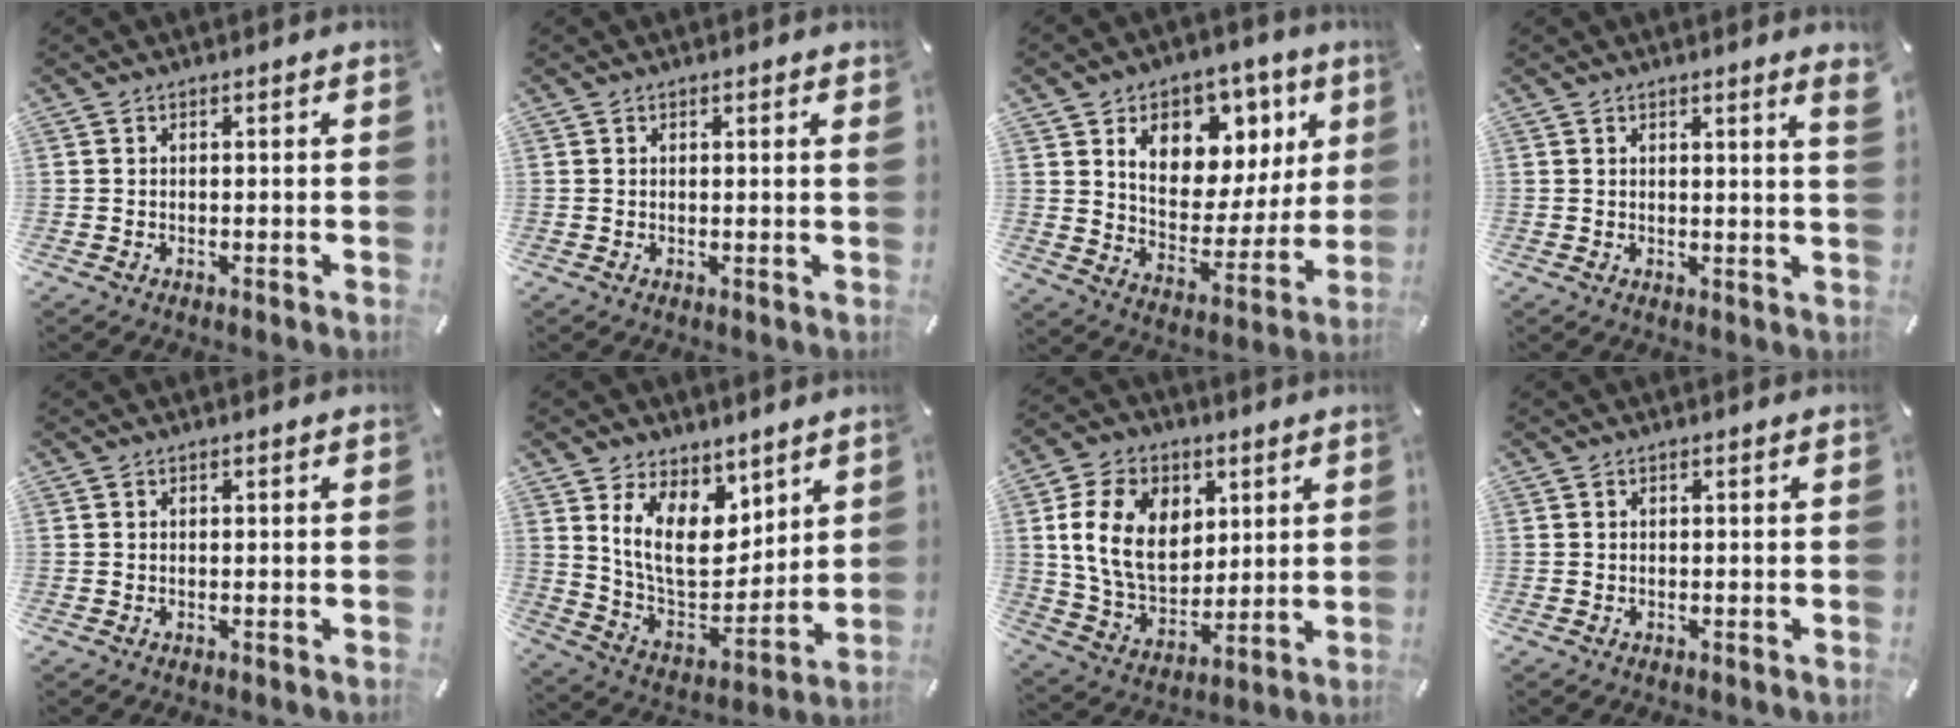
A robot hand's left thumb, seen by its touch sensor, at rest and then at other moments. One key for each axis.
{"total": 0.6, "fx": 0.3, "fy": 0.0, "fz": 0.6, "tx": -0.003, "ty": -0.003, "tz": 0.004}
{"total": 14.7, "fx": 7.6, "fy": 10.4, "fz": 7.1, "tx": -0.099, "ty": -0.057, "tz": 0.135}
{"total": 2.7, "fx": 1.6, "fy": -0.1, "fz": 2.3, "tx": -0.037, "ty": -0.006, "tz": 0.025}
{"total": 0.0}
{"total": 13.8, "fx": 7.4, "fy": 8.8, "fz": 7.8, "tx": -0.148, "ty": -0.053, "tz": 0.142}
{"total": 15.9, "fx": 4.1, "fy": 11.9, "fz": 9.8, "tx": -0.196, "ty": 0.006, "tz": 0.077}
{"total": 0.0}